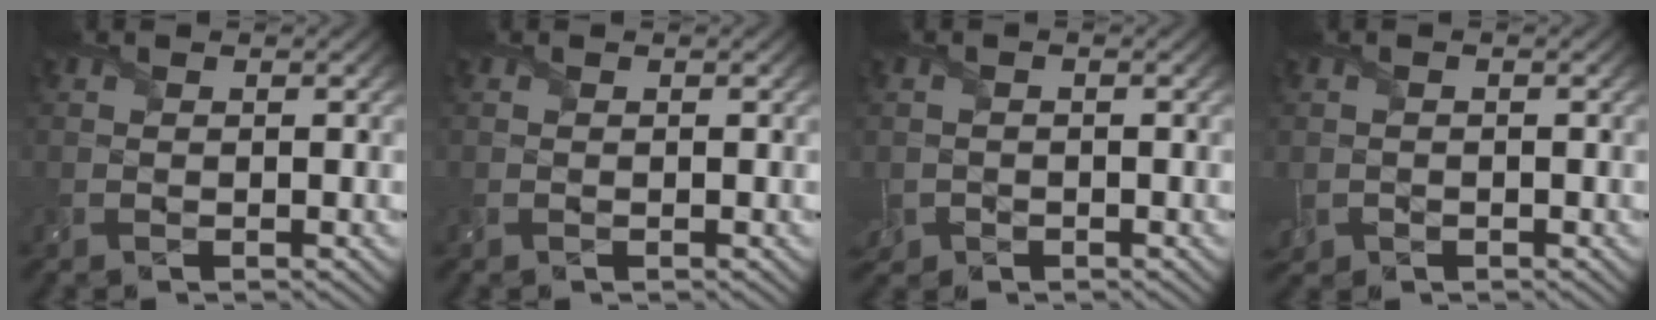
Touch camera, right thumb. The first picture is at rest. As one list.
[{"total": 0.0}, {"total": 2.6, "force": [-1.2, 2.0, 1.0], "torque": [-0.030, -0.013, -0.027]}, {"total": 1.9, "force": [-0.7, 1.5, 0.8], "torque": [-0.029, -0.010, -0.015]}]